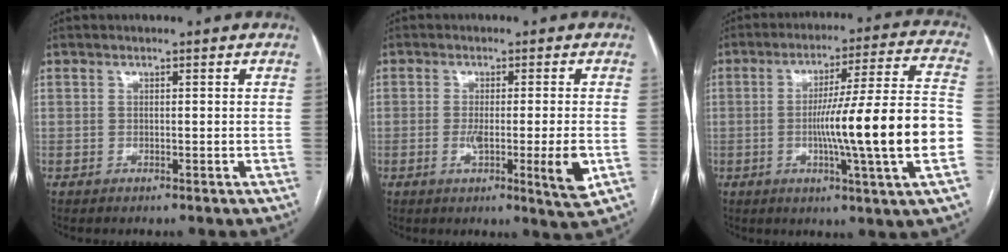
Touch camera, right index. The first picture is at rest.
{"total": 7.3, "force": [-1.8, 0.2, 7.1], "torque": [-0.107, -0.015, -0.029]}
{"total": 18.8, "force": [-3.7, -1.1, 18.4], "torque": [-0.268, 0.005, -0.061]}